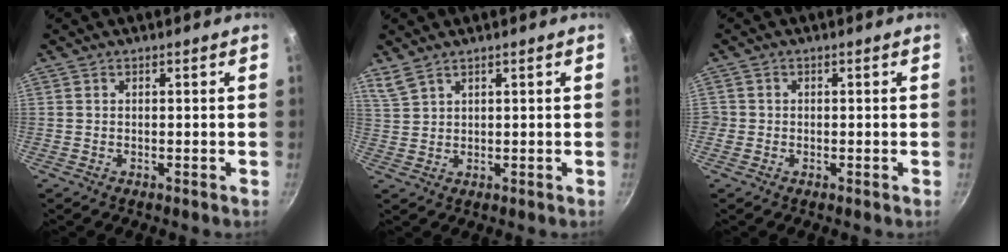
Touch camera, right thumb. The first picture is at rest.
{"total": 3.1, "force": [2.6, 1.0, 1.3], "torque": [-0.030, -0.006, 0.060]}
{"total": 1.4, "force": [-0.4, 1.4, 0.3], "torque": [-0.001, 0.003, -0.009]}